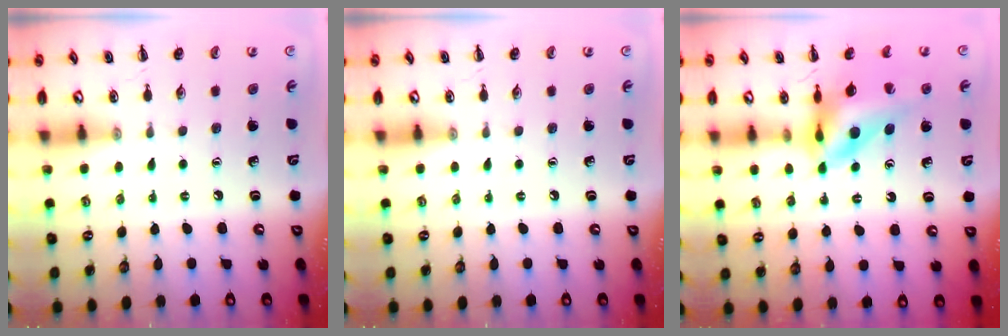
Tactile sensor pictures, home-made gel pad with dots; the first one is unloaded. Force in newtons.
{"total": 0.0}
{"total": 12.4, "press": 11.8, "slide": 3.9}